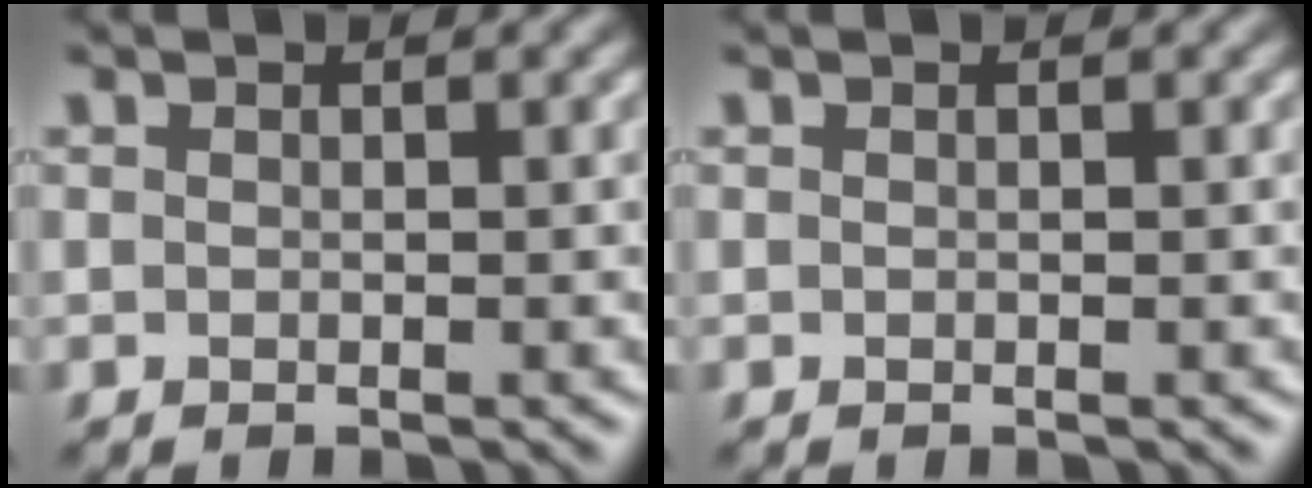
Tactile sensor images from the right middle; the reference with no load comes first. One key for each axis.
{"total": 0.0}